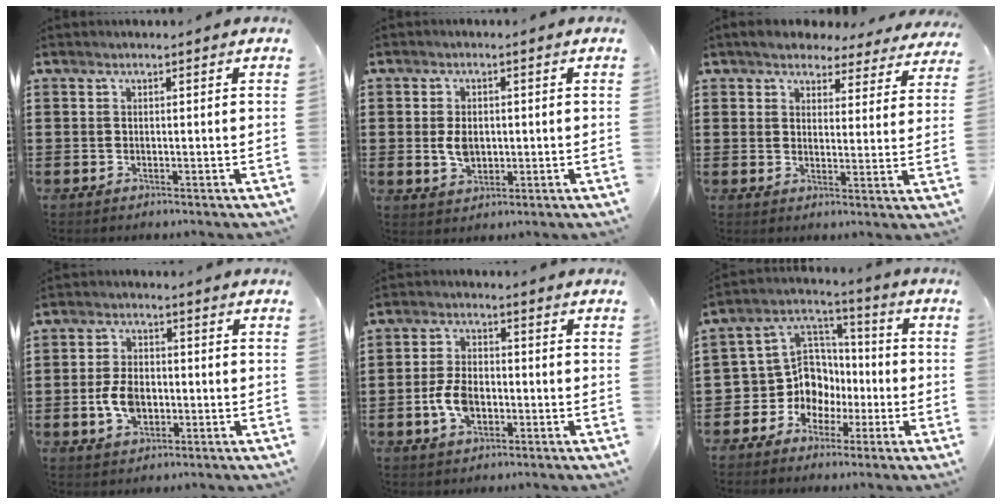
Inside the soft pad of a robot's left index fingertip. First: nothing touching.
{"total": 4.1, "force": [0.1, 2.7, 3.2], "torque": [-0.064, 0.002, -0.002]}
{"total": 4.9, "force": [4.6, 1.2, 0.9], "torque": [-0.040, -0.016, 0.083]}
{"total": 5.6, "force": [-1.2, 3.3, 4.4], "torque": [-0.105, -0.001, -0.026]}
{"total": 5.7, "force": [-1.5, 3.4, 4.4], "torque": [-0.104, 0.001, -0.032]}
{"total": 9.9, "force": [-2.2, 9.2, 3.0], "torque": [-0.102, 0.004, -0.037]}